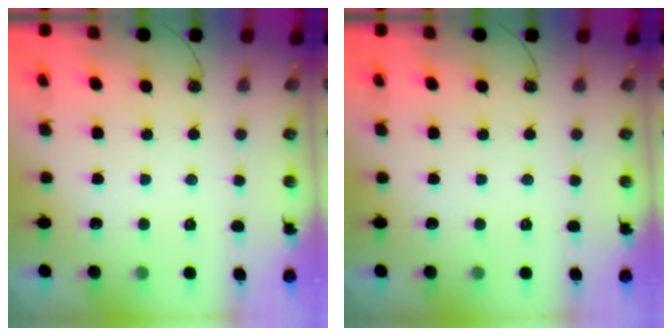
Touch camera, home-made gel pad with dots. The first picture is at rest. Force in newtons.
{"total": 0.0}